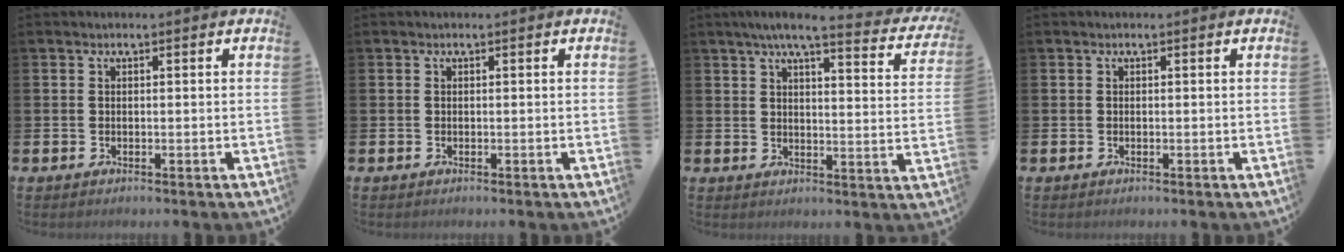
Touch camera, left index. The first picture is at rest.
{"total": 0.0}
{"total": 5.9, "force": [4.9, 0.6, 3.3], "torque": [-0.072, -0.025, 0.079]}
{"total": 0.0}